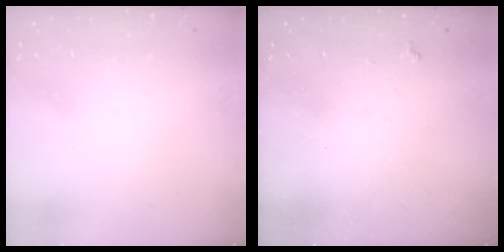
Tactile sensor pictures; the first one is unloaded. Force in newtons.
{"total": 3.6, "press": 3.5, "slide": 0.5}